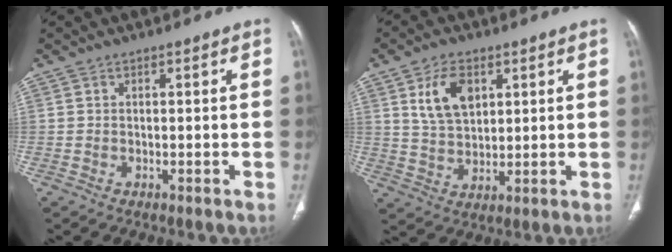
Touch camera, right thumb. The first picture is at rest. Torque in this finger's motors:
{"motor_torque": [-0.53, 0.60, 0.53, 0.52, 0.08]}